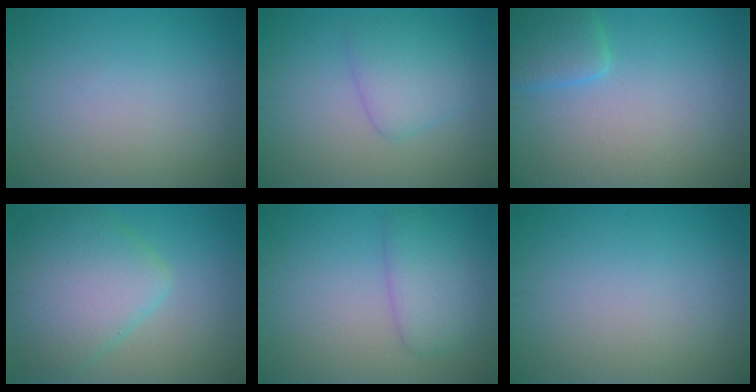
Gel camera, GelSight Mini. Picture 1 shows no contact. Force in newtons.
{"total": 3.0, "press": 3.0, "slide": 0.2}
{"total": 2.6, "press": 2.6, "slide": 0.2}
{"total": 6.9, "press": 6.9, "slide": 0.4}
{"total": 3.8, "press": 3.8, "slide": 0.2}
{"total": 0.0}